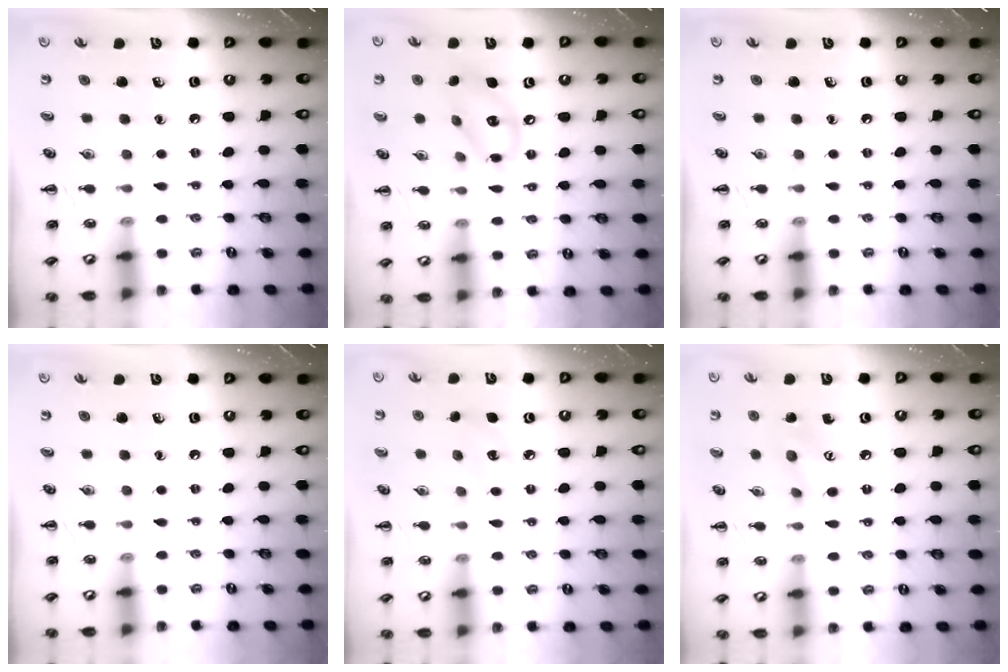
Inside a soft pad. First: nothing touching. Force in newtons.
{"total": 12.6, "press": 12.3, "slide": 2.7}
{"total": 0.0}
{"total": 0.0}
{"total": 6.3, "press": 6.1, "slide": 1.8}
{"total": 7.2, "press": 7.1, "slide": 1.1}